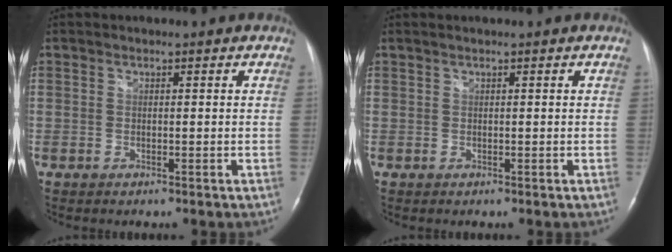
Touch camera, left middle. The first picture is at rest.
{"total": 0.7, "force": [0.5, -0.1, 0.4], "torque": [-0.013, 0.013, 0.012]}